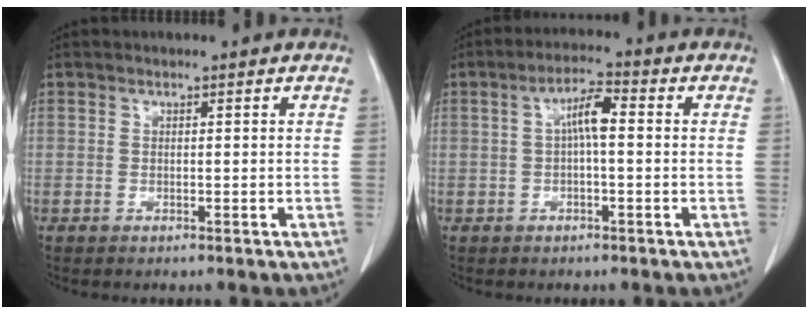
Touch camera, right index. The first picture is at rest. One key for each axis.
{"total": 4.5, "fx": 0.4, "fy": 0.9, "fz": 4.4, "tx": -0.078, "ty": 0.015, "tz": 0.004}